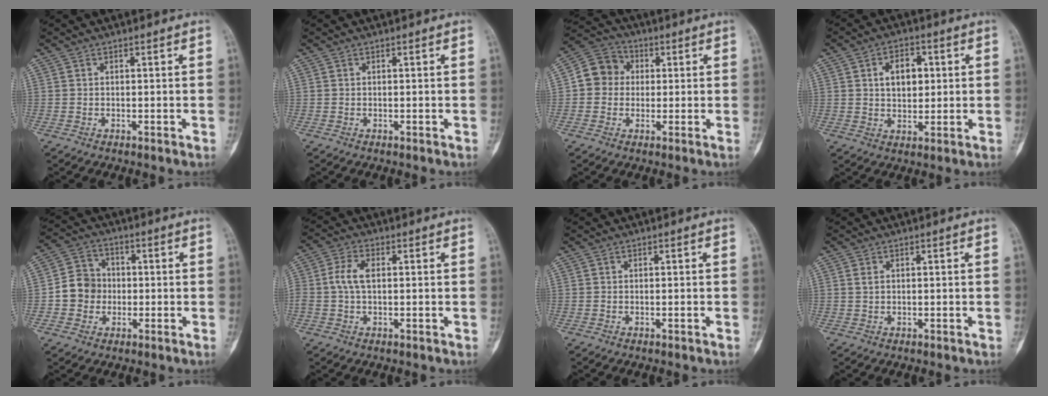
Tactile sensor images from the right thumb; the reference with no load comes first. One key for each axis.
{"total": 0.0}
{"total": 7.6, "fx": 0.7, "fy": 7.0, "fz": 3.0, "tx": -0.030, "ty": 0.020, "tz": -0.004}
{"total": 7.4, "fx": 1.7, "fy": 4.9, "fz": 5.3, "tx": -0.055, "ty": -0.001, "tz": 0.026}
{"total": 7.4, "fx": -0.9, "fy": 6.8, "fz": 2.5, "tx": -0.018, "ty": 0.020, "tz": -0.026}
{"total": 4.6, "fx": 0.3, "fy": 2.5, "fz": 3.9, "tx": -0.094, "ty": 0.009, "tz": 0.003}
{"total": 0.0}
{"total": 1.1, "fx": 0.4, "fy": 0.7, "fz": 0.7, "tx": -0.013, "ty": 0.000, "tz": 0.010}